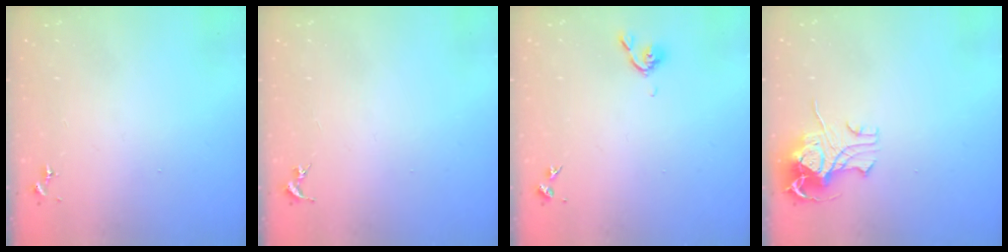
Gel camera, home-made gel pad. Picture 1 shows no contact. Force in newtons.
{"total": 0.0}
{"total": 5.3, "press": 5.2, "slide": 1.1}
{"total": 10.7, "press": 10.6, "slide": 1.4}